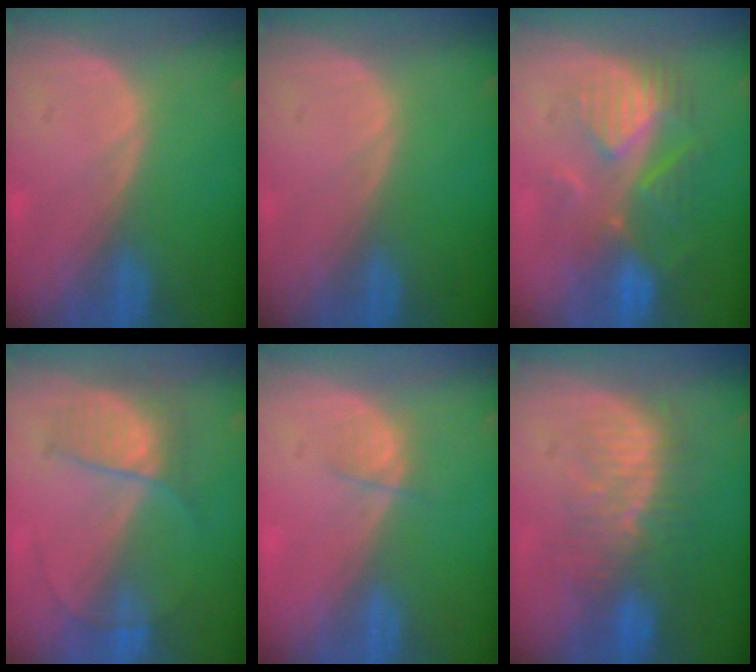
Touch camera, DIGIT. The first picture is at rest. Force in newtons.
{"total": 0.0}
{"total": 8.6, "press": 8.1, "slide": 3.1}
{"total": 5.8, "press": 5.5, "slide": 2.1}
{"total": 1.9, "press": 1.7, "slide": 0.8}
{"total": 9.2, "press": 8.3, "slide": 4.0}